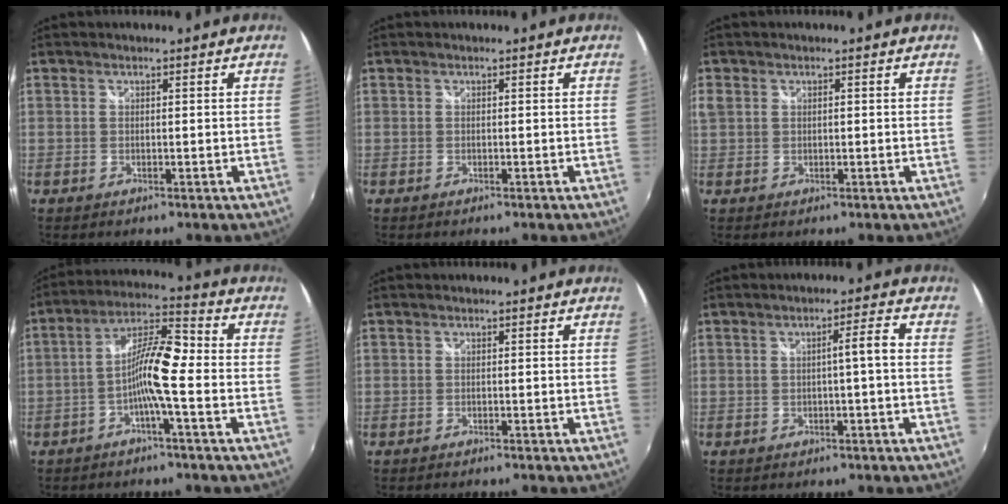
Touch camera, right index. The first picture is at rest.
{"total": 0.0}
{"total": 2.6, "force": [0.1, 2.1, 1.4], "torque": [-0.033, 0.000, 0.001]}
{"total": 8.4, "force": [-2.7, 0.9, 7.9], "torque": [-0.163, 0.018, -0.053]}
{"total": 1.1, "force": [-1.1, 0.2, 0.2], "torque": [-0.009, -0.009, -0.020]}
{"total": 3.0, "force": [-0.7, -0.2, 2.9], "torque": [-0.048, 0.007, -0.008]}